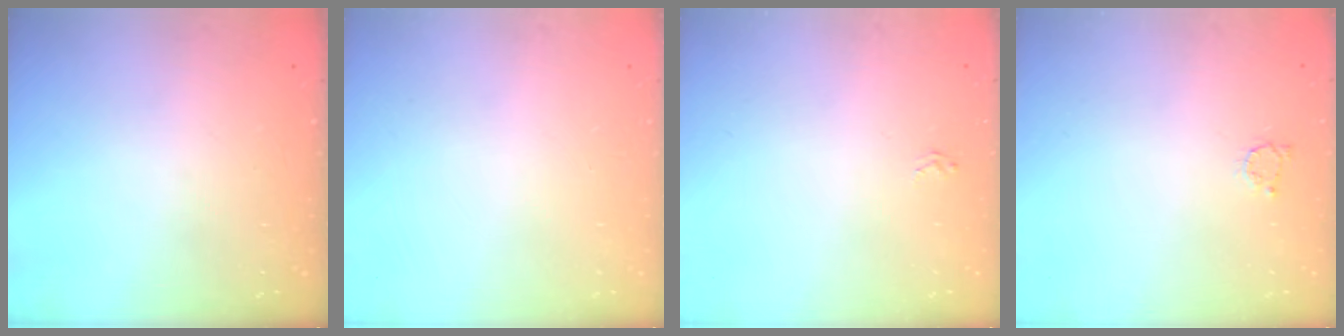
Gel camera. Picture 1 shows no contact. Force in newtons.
{"total": 0.0}
{"total": 1.6, "press": 1.6, "slide": 0.4}
{"total": 2.5, "press": 2.5, "slide": 0.4}